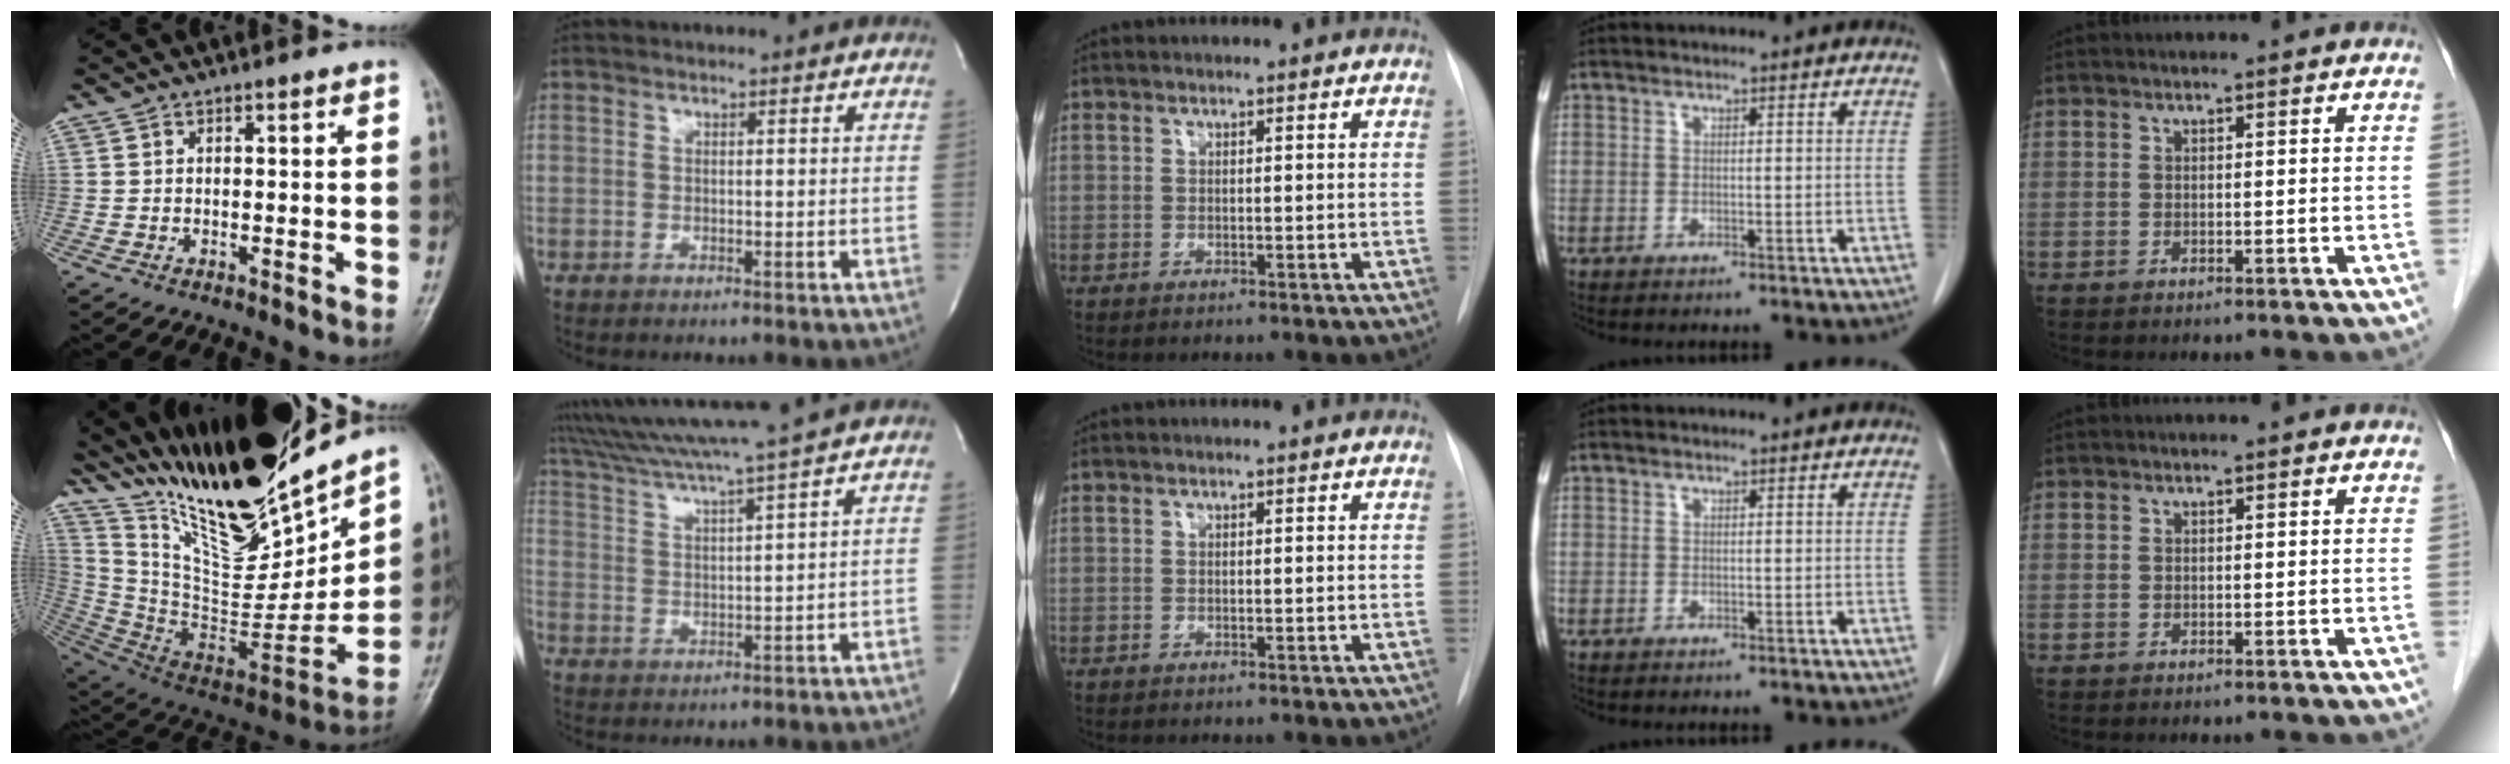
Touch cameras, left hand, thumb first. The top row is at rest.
{"thumb": {"total": 28.5, "force": [23.5, 6.9, 14.5], "torque": [-0.208, -0.119, 0.406]}, "index": {"total": 12.9, "force": [10.9, -2.4, 6.6], "torque": [-0.121, 0.001, 0.177]}}